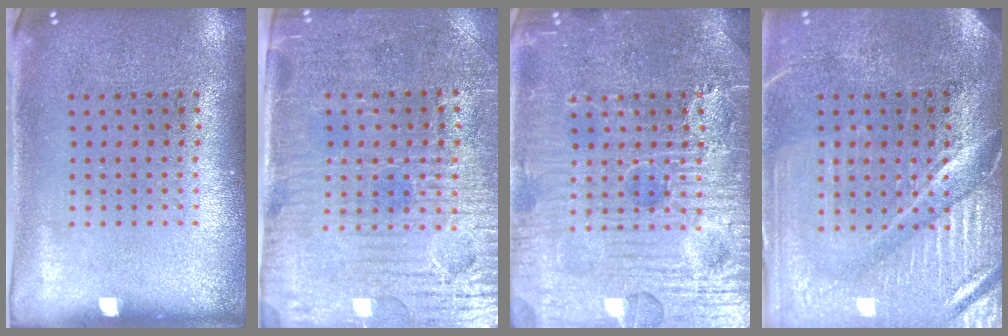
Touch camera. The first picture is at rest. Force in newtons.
{"total": 3.8, "press": 3.5, "slide": 1.4}
{"total": 7.7, "press": 7.6, "slide": 0.8}
{"total": 4.2, "press": 3.8, "slide": 1.7}